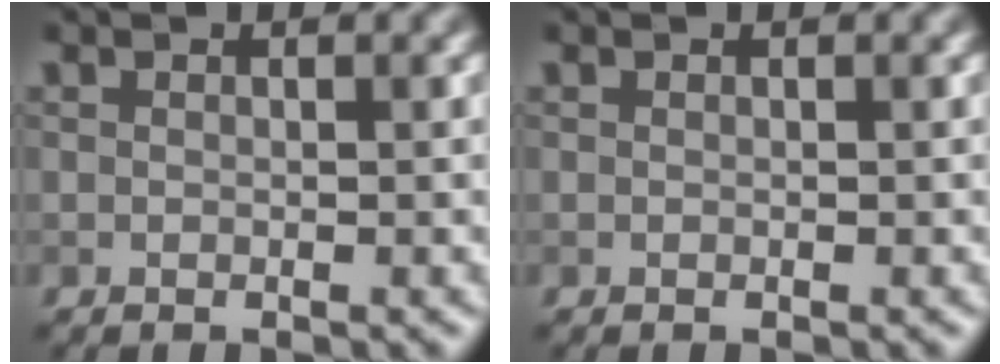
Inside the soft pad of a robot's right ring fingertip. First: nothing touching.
{"total": 0.0}